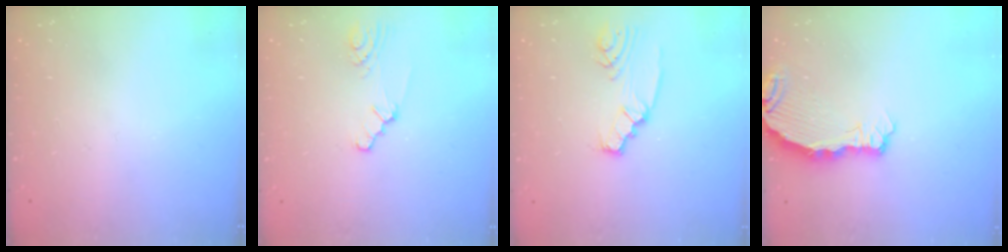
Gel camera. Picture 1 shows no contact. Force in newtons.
{"total": 2.2, "press": 2.2, "slide": 0.4}
{"total": 3.5, "press": 3.5, "slide": 0.3}
{"total": 5.2, "press": 5.0, "slide": 1.2}